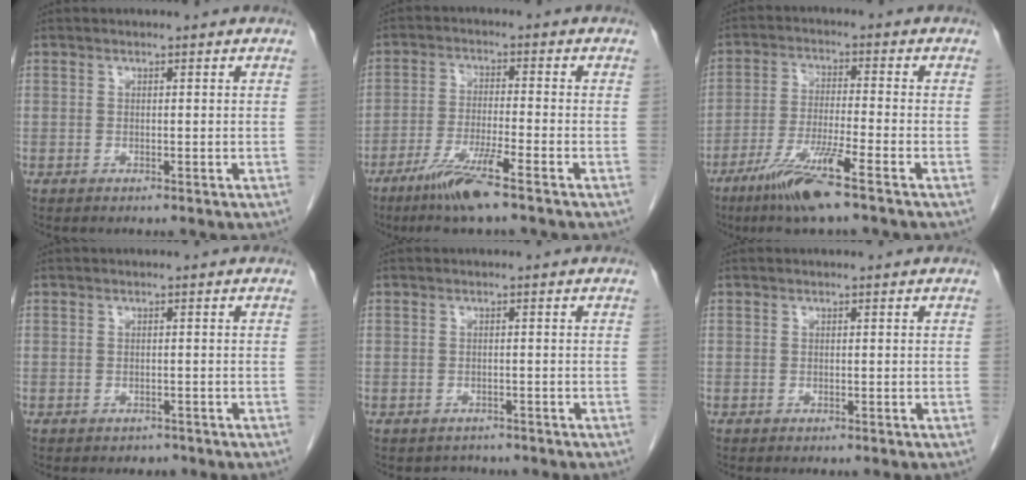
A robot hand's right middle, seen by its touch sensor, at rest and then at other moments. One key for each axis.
{"total": 7.9, "fx": -5.3, "fy": -0.4, "fz": 5.9, "tx": -0.117, "ty": -0.024, "tz": -0.103}
{"total": 9.6, "fx": -6.2, "fy": -0.4, "fz": 7.3, "tx": -0.148, "ty": -0.028, "tz": -0.118}
{"total": 1.3, "fx": -1.0, "fy": 0.8, "fz": 0.0, "tx": -0.002, "ty": 0.002, "tz": -0.015}
{"total": 2.0, "fx": -1.6, "fy": 1.0, "fz": -0.3, "tx": -0.001, "ty": 0.000, "tz": -0.026}
{"total": 0.0}